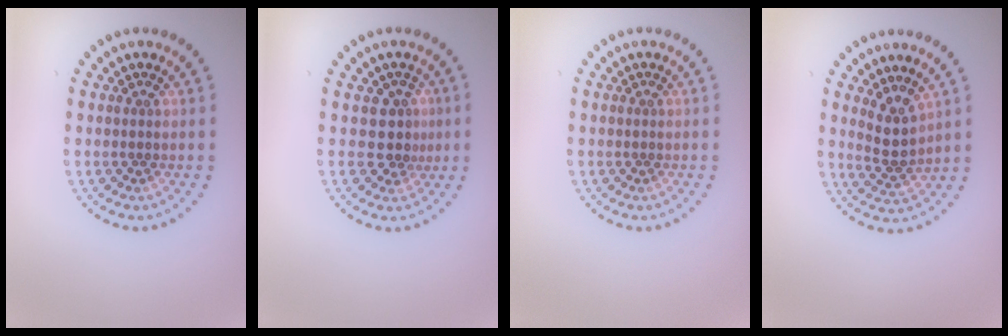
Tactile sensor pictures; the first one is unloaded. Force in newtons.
{"total": 2.5, "press": 2.1, "slide": 1.3}
{"total": 0.0}
{"total": 2.5, "press": 2.0, "slide": 1.4}